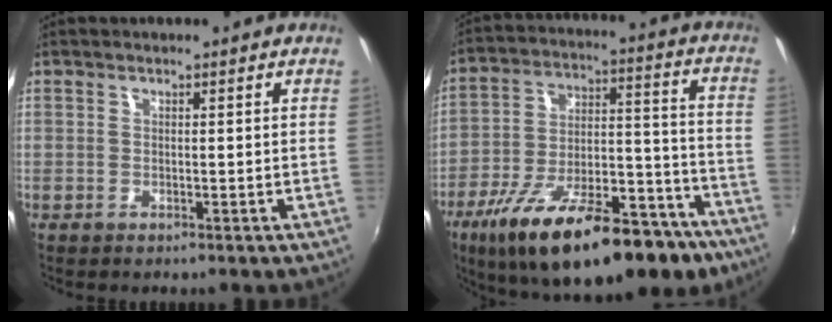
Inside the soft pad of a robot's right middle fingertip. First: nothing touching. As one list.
[{"total": 29.1, "force": [-18.9, 11.1, 19.2], "torque": [-0.305, -0.018, -0.269]}]